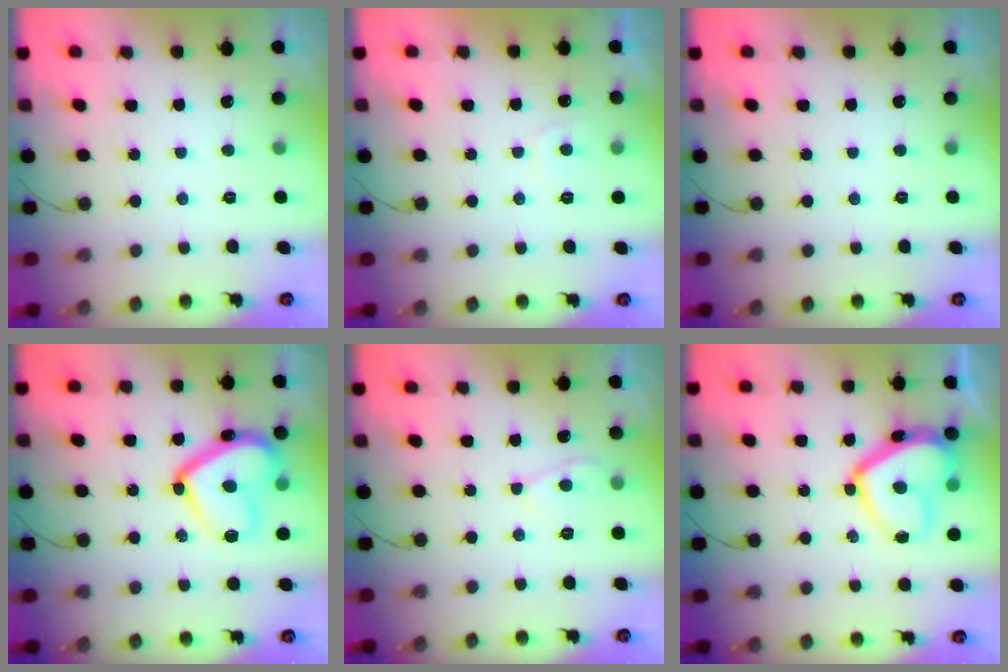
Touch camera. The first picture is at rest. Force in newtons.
{"total": 1.8, "press": 1.6, "slide": 0.7}
{"total": 0.0}
{"total": 16.6, "press": 16.5, "slide": 1.4}
{"total": 4.4, "press": 4.4, "slide": 0.4}
{"total": 14.4, "press": 14.3, "slide": 1.4}